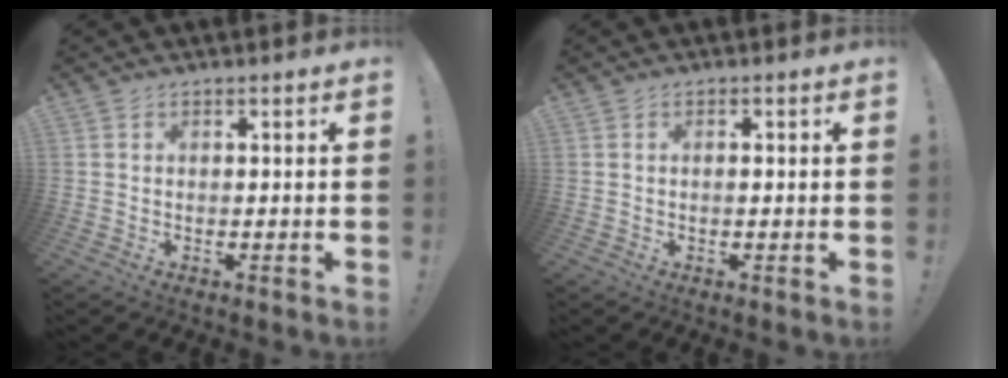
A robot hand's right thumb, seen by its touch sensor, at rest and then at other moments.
{"total": 0.8, "force": [-0.4, 0.0, 0.7], "torque": [-0.005, -0.002, -0.011]}